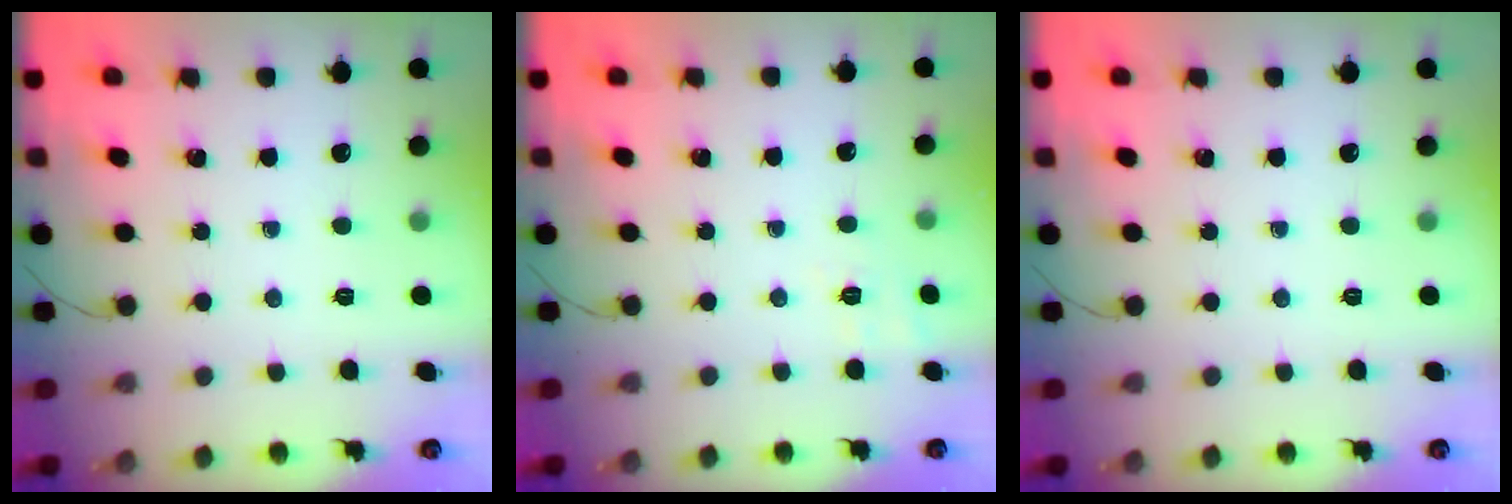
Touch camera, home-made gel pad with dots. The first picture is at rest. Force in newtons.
{"total": 2.3, "press": 0.9, "slide": 2.1}
{"total": 0.0}